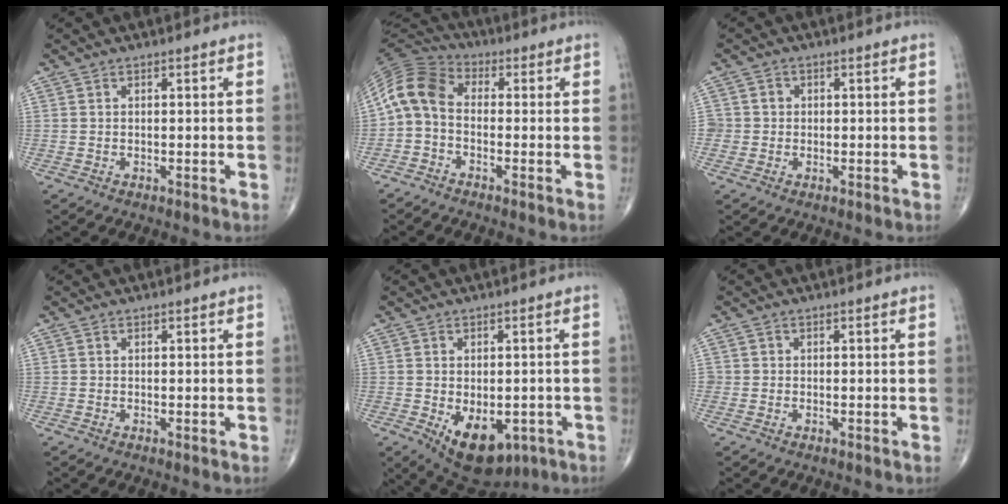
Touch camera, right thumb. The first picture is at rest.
{"total": 9.0, "force": [-0.7, 6.2, 6.5], "torque": [-0.120, 0.027, -0.034]}
{"total": 2.8, "force": [-0.1, 2.8, 0.2], "torque": [0.023, 0.009, -0.004]}
{"total": 0.0}
{"total": 11.8, "force": [-4.3, 7.0, 8.5], "torque": [-0.107, -0.003, -0.045]}
{"total": 0.8, "force": [-0.1, 0.8, 0.0], "torque": [0.006, 0.005, -0.005]}